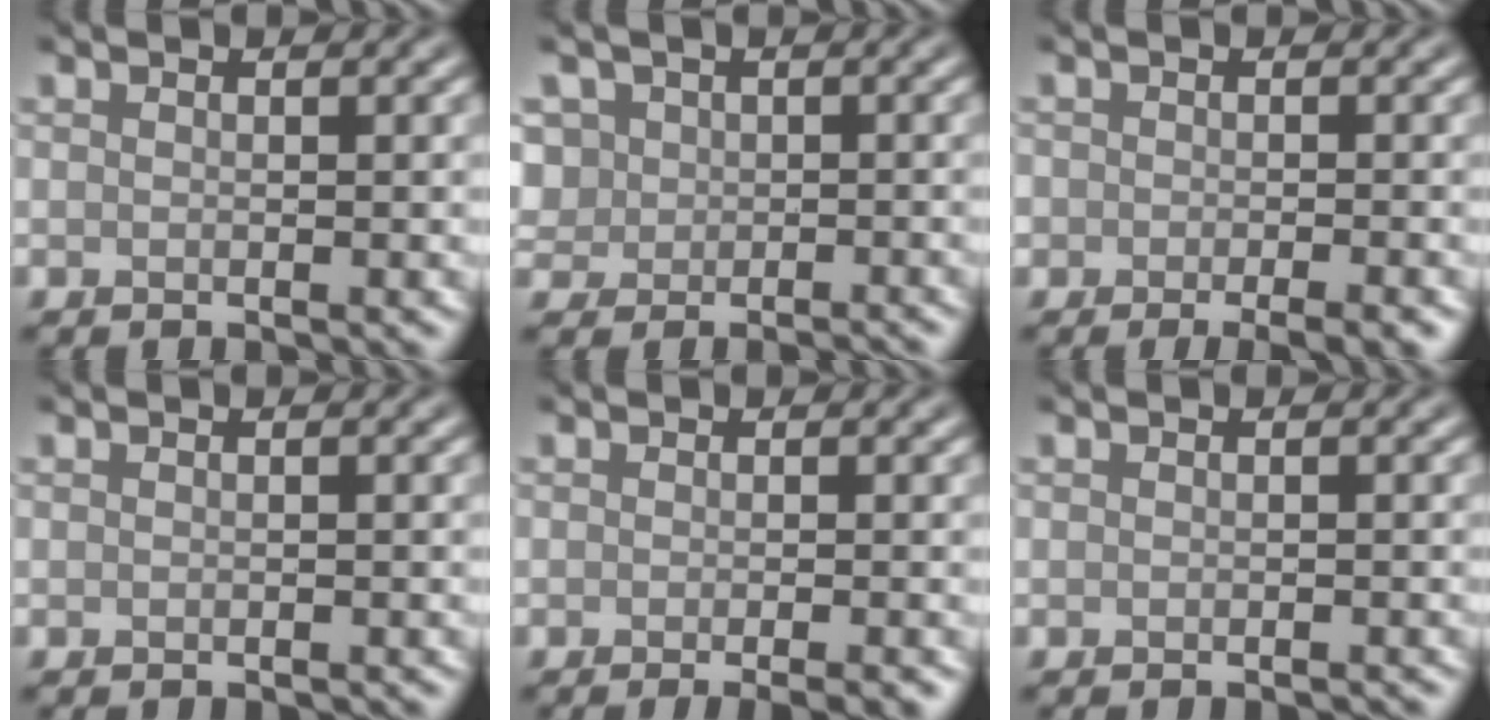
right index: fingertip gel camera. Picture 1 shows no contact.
{"total": 3.7, "force": [0.0, 3.5, 1.0], "torque": [-0.014, 0.016, -0.013]}
{"total": 3.7, "force": [-2.2, 1.5, 2.5], "torque": [-0.026, -0.004, -0.021]}
{"total": 0.0}
{"total": 2.5, "force": [-1.3, 0.6, 2.0], "torque": [-0.016, -0.003, -0.013]}
{"total": 0.7, "force": [-0.6, 0.1, 0.3], "torque": [-0.002, 0.000, -0.007]}